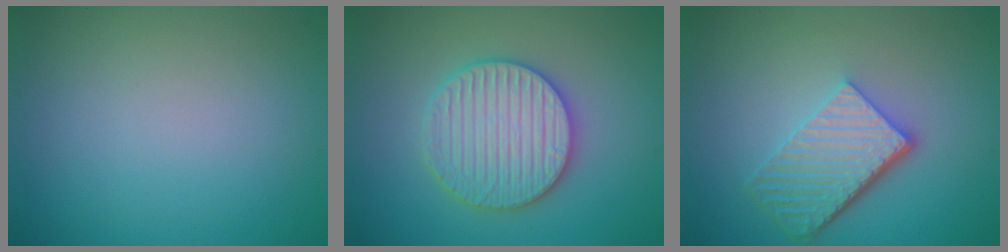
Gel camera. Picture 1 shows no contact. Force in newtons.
{"total": 5.2, "press": 5.1, "slide": 1.1}
{"total": 5.6, "press": 3.9, "slide": 3.9}